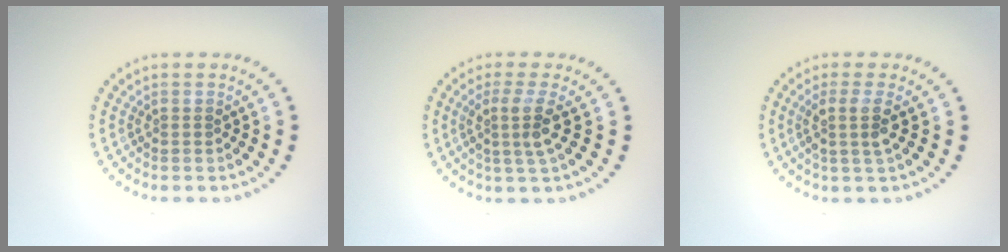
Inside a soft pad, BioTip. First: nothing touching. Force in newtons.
{"total": 2.8, "press": 2.0, "slide": 1.9}
{"total": 2.3, "press": 1.8, "slide": 1.4}